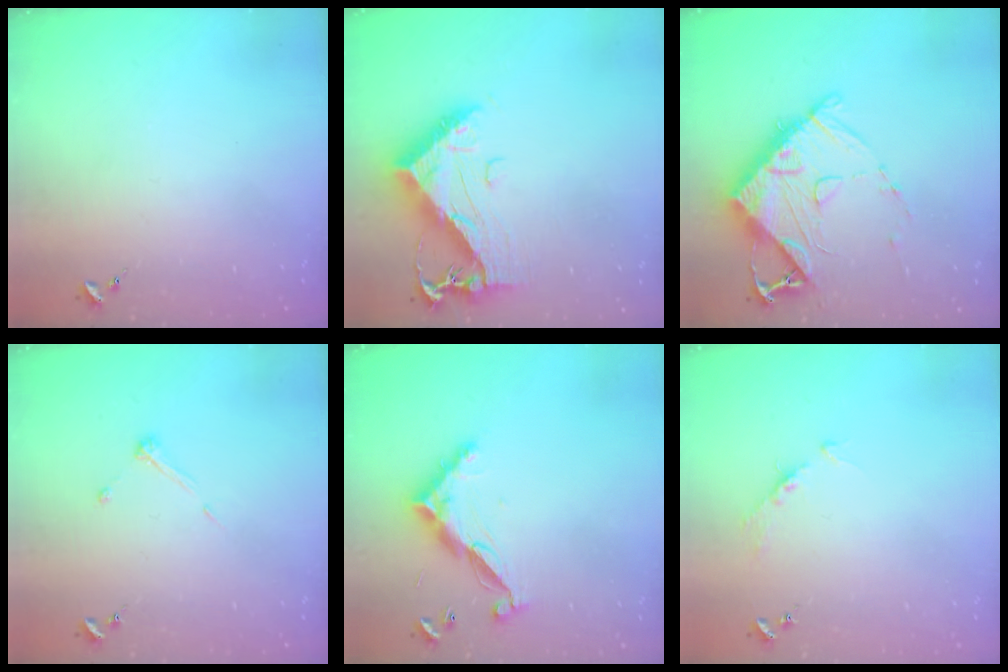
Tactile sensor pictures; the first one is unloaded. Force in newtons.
{"total": 14.0, "press": 14.0, "slide": 1.3}
{"total": 13.6, "press": 13.6, "slide": 0.8}
{"total": 4.3, "press": 4.3, "slide": 0.2}
{"total": 11.5, "press": 11.5, "slide": 0.4}
{"total": 4.4, "press": 4.4, "slide": 0.6}